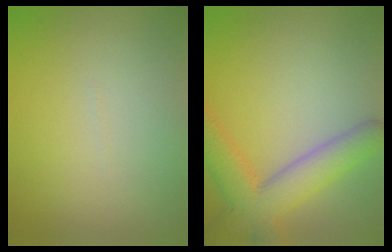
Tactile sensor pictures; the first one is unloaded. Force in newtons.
{"total": 6.7, "press": 6.7, "slide": 0.4}